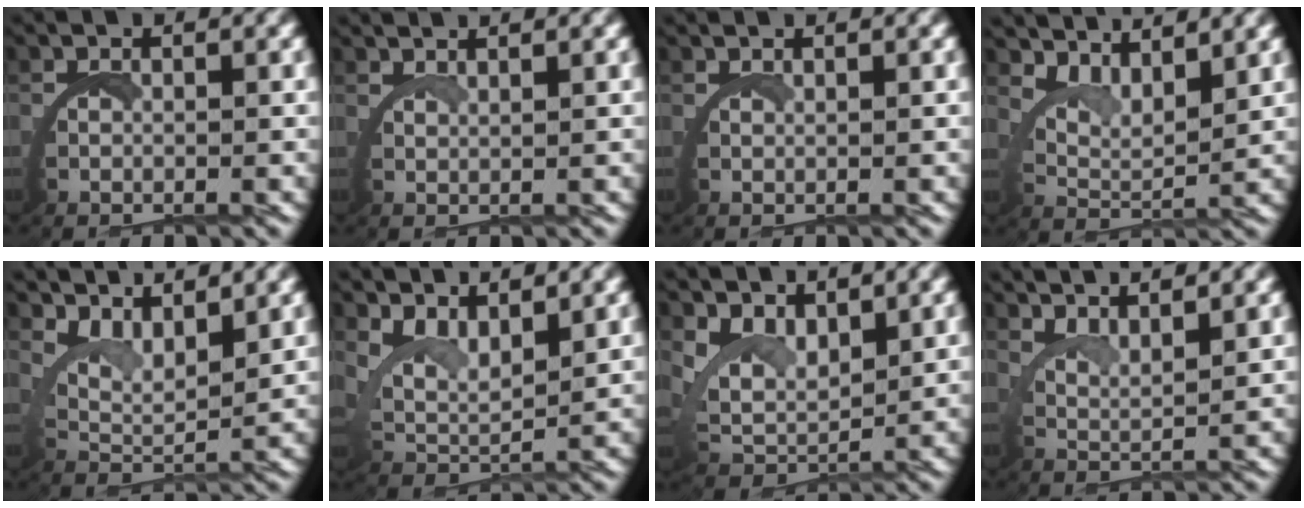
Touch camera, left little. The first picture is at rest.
{"total": 2.7, "force": [2.4, -1.2, 0.3], "torque": [-0.007, 0.003, 0.043]}
{"total": 1.6, "force": [1.2, -1.0, 0.0], "torque": [0.000, 0.004, 0.021]}
{"total": 5.1, "force": [4.3, 1.3, 2.4], "torque": [-0.050, -0.002, 0.068]}
{"total": 5.3, "force": [4.1, 1.7, 2.8], "torque": [-0.058, -0.004, 0.066]}
{"total": 5.1, "force": [3.5, 2.4, 2.8], "torque": [-0.074, -0.008, 0.057]}
{"total": 4.9, "force": [3.0, 2.9, 2.6], "torque": [-0.072, -0.015, 0.054]}
{"total": 5.7, "force": [4.7, 1.5, 2.7], "torque": [-0.062, 0.004, 0.072]}